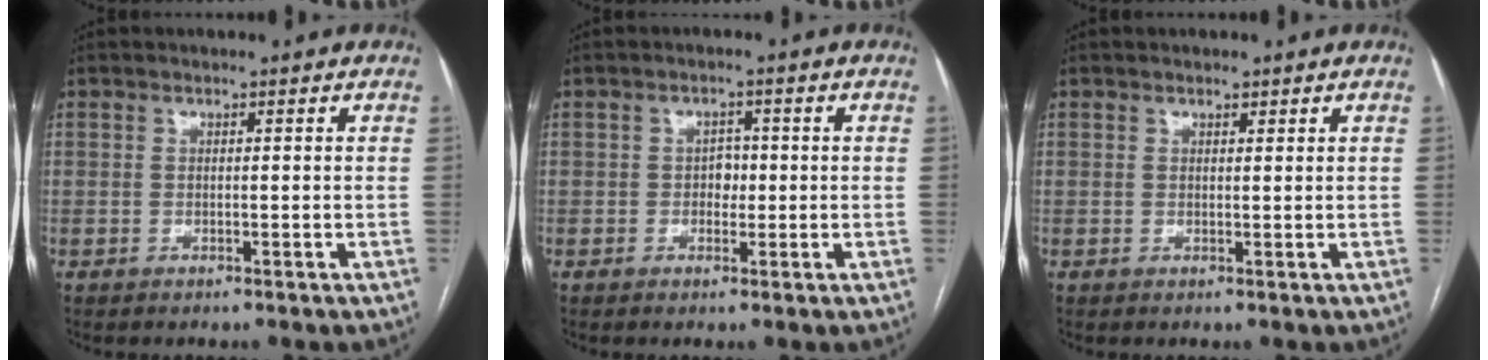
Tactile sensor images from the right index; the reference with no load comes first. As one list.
[{"total": 2.2, "force": [-0.2, 1.6, 1.5], "torque": [-0.015, 0.006, -0.004]}, {"total": 0.9, "force": [0.7, 0.4, 0.4], "torque": [-0.009, -0.001, 0.009]}]